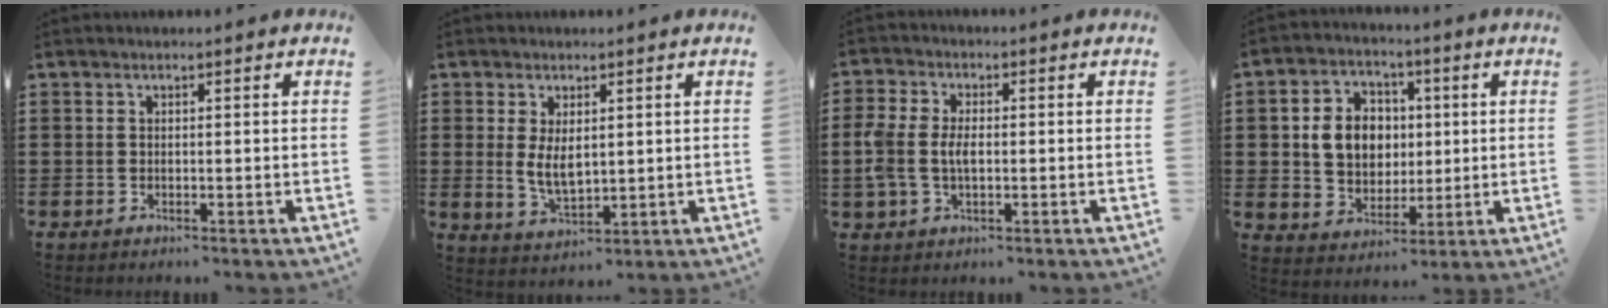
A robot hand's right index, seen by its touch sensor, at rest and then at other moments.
{"total": 4.4, "force": [0.7, 2.2, 3.8], "torque": [-0.067, 0.001, 0.012]}
{"total": 4.8, "force": [-0.4, 2.9, 3.8], "torque": [-0.104, -0.002, -0.017]}
{"total": 7.8, "force": [0.7, 6.7, 3.9], "torque": [-0.084, 0.017, 0.009]}